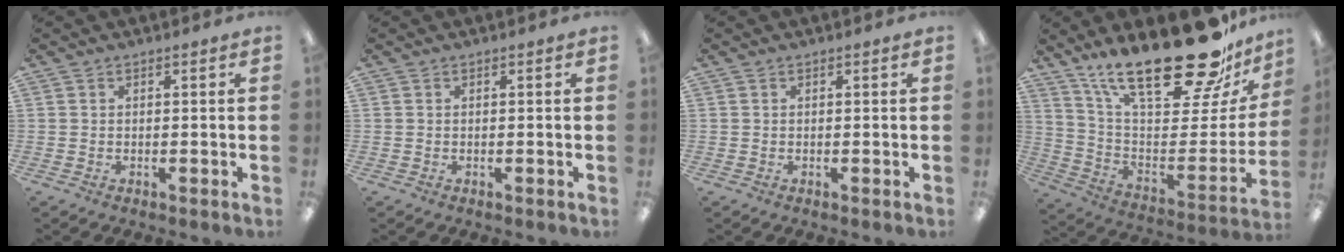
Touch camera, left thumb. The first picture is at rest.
{"total": 0.0}
{"total": 0.0}
{"total": 28.3, "force": [20.9, 9.3, 16.7], "torque": [-0.246, -0.145, 0.351]}